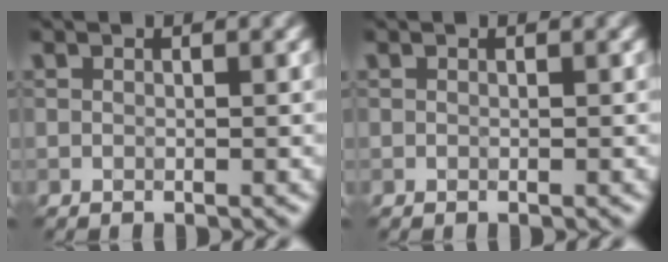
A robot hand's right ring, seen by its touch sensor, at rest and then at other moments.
{"total": 0.0}